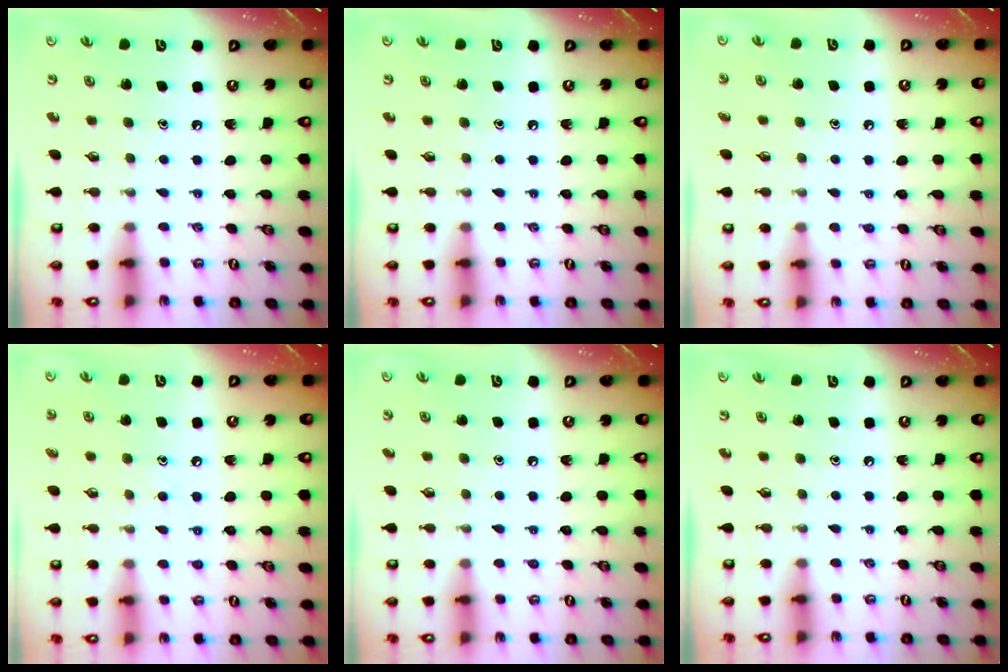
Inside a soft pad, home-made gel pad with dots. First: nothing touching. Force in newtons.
{"total": 0.0}
{"total": 4.4, "press": 4.4, "slide": 0.6}
{"total": 5.8, "press": 5.8, "slide": 0.4}
{"total": 2.9, "press": 2.8, "slide": 0.4}
{"total": 0.0}